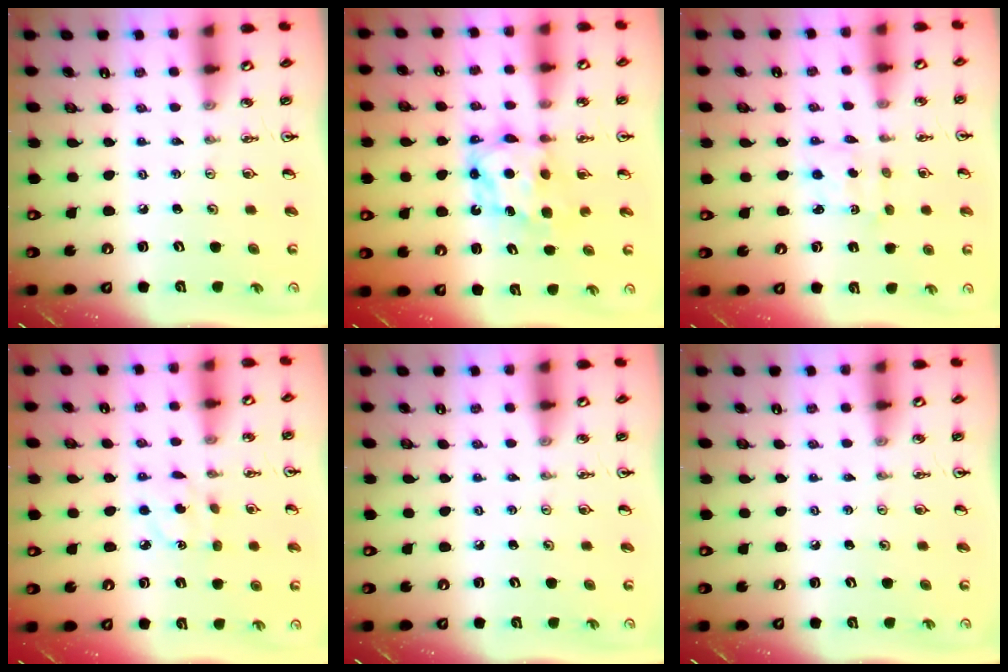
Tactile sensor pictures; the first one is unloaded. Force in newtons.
{"total": 6.9, "press": 6.9, "slide": 0.3}
{"total": 2.3, "press": 2.1, "slide": 0.8}
{"total": 3.3, "press": 3.3, "slide": 0.5}
{"total": 0.0}
{"total": 0.0}